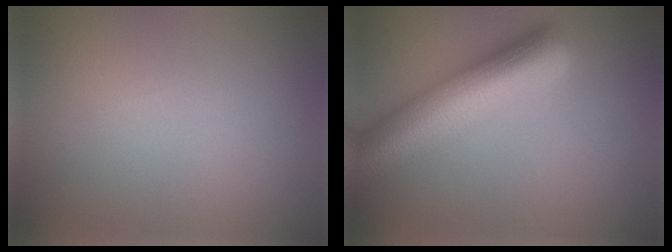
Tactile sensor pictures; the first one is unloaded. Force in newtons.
{"total": 10.1, "press": 10.1, "slide": 0.4}